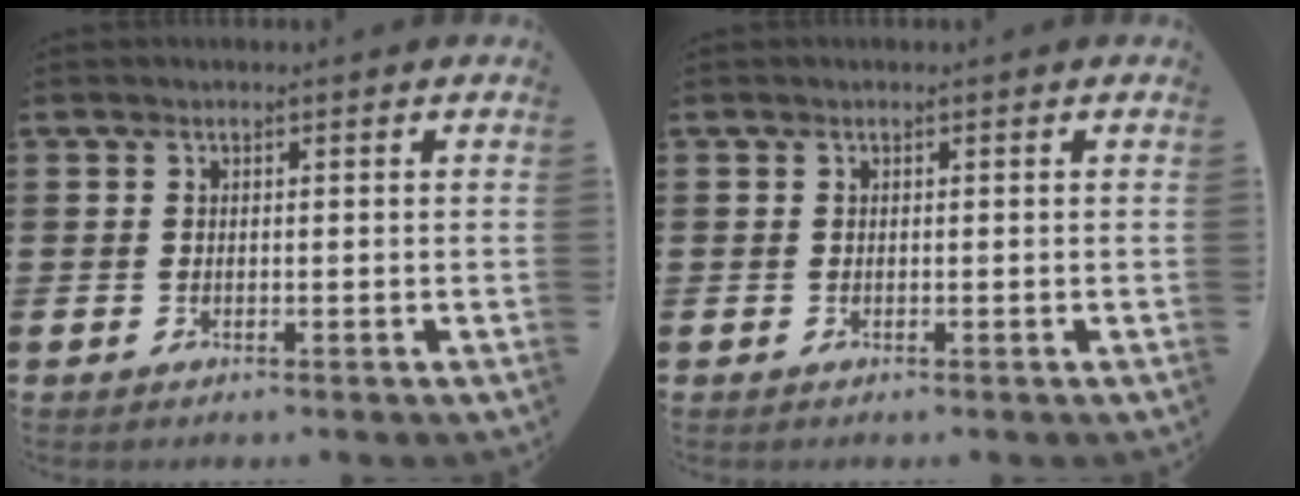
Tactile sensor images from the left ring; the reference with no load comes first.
{"total": 0.0}